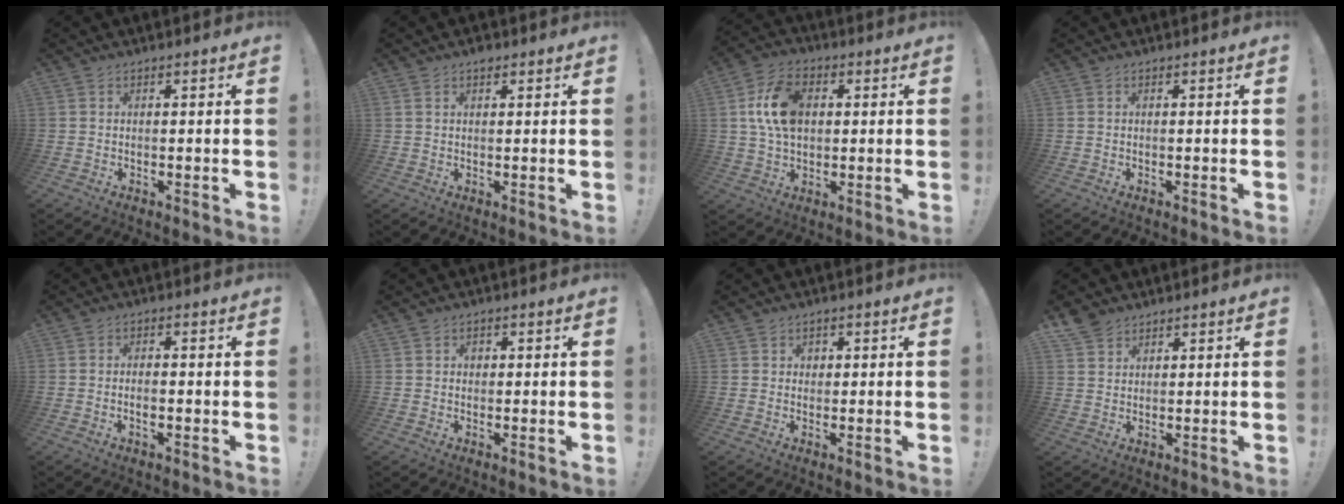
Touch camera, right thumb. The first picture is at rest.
{"total": 2.1, "force": [1.3, 1.3, 1.1], "torque": [-0.007, -0.005, 0.021]}
{"total": 14.0, "force": [2.6, 9.6, 9.8], "torque": [-0.178, 0.013, 0.052]}
{"total": 0.0}
{"total": 2.3, "force": [-0.8, 0.8, 1.9], "torque": [-0.025, -0.001, -0.016]}
{"total": 1.1, "force": [0.0, 1.1, 0.3], "torque": [0.002, 0.001, -0.002]}
{"total": 1.5, "force": [0.6, 1.3, 0.2], "torque": [0.008, -0.007, 0.008]}
{"total": 4.5, "force": [3.5, 2.5, 1.0], "torque": [-0.017, -0.020, 0.067]}